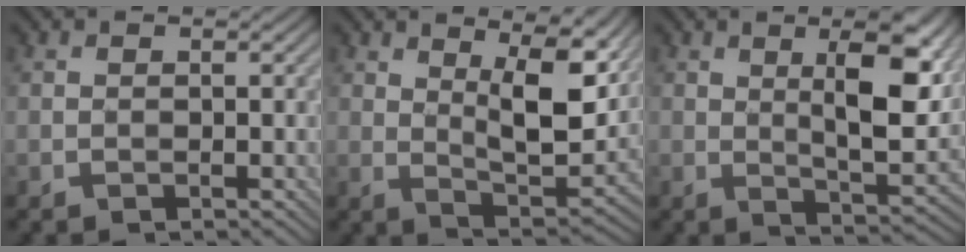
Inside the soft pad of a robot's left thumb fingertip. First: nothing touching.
{"total": 11.1, "force": [5.6, 3.8, 8.9], "torque": [-0.163, -0.006, 0.090]}
{"total": 10.4, "force": [3.4, 3.4, 9.2], "torque": [-0.153, -0.005, 0.054]}